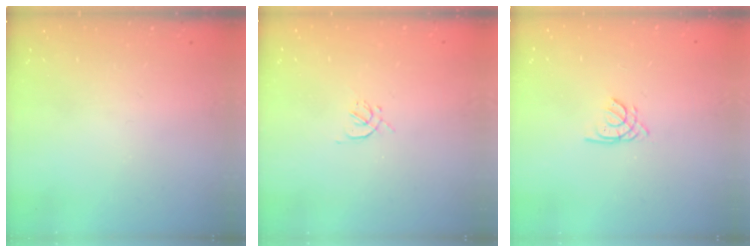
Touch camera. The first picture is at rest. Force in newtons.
{"total": 1.2, "press": 1.2, "slide": 0.4}
{"total": 1.5, "press": 1.5, "slide": 0.1}